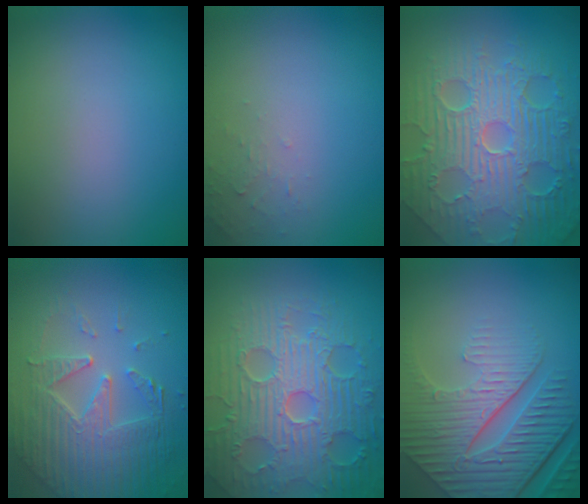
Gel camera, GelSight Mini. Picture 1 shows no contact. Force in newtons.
{"total": 0.9, "press": 0.9, "slide": 0.1}
{"total": 11.4, "press": 7.3, "slide": 8.8}
{"total": 6.7, "press": 5.1, "slide": 4.3}
{"total": 9.4, "press": 6.9, "slide": 6.4}
{"total": 8.9, "press": 6.1, "slide": 6.5}